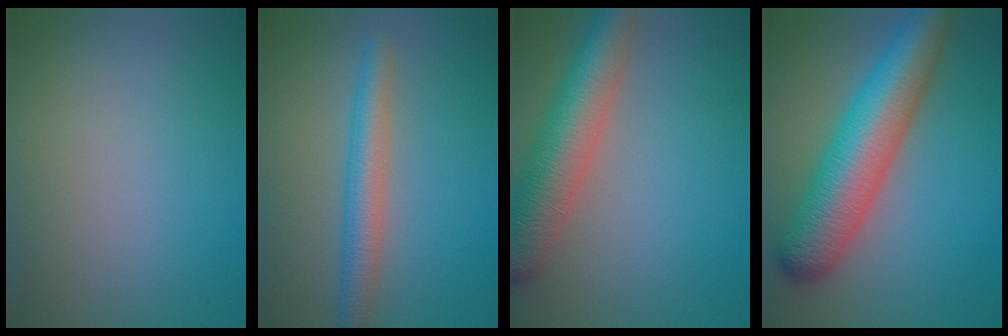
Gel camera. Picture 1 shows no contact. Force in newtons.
{"total": 3.9, "press": 3.9, "slide": 0.2}
{"total": 7.9, "press": 7.9, "slide": 0.5}
{"total": 10.6, "press": 10.6, "slide": 0.4}